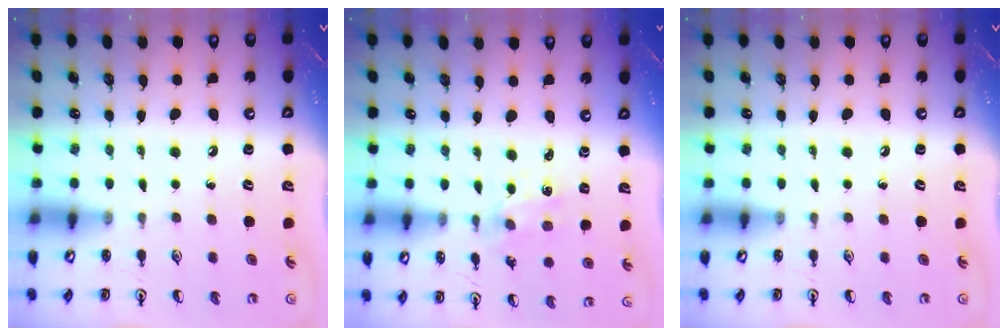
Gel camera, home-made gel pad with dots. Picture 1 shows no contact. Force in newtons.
{"total": 1.2, "press": 1.2, "slide": 0.3}
{"total": 0.0}